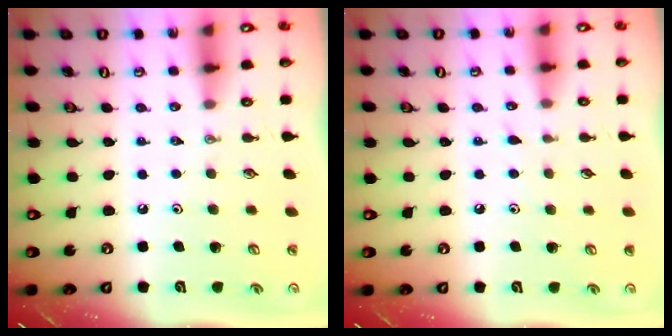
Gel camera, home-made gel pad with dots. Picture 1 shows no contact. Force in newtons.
{"total": 2.7, "press": 2.7, "slide": 0.3}